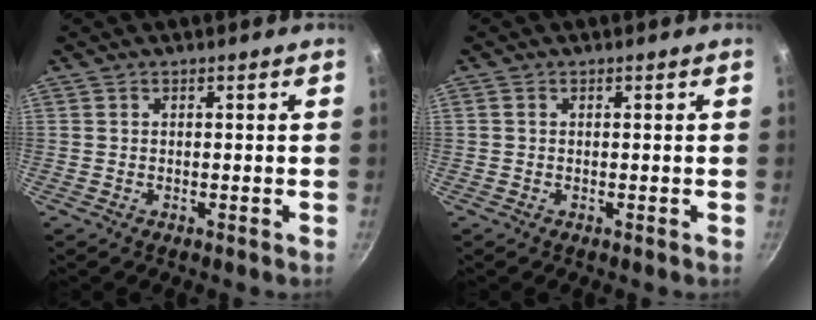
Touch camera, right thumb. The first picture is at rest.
{"total": 0.5, "force": [0.1, 0.4, 0.3], "torque": [-0.005, 0.003, 0.001]}